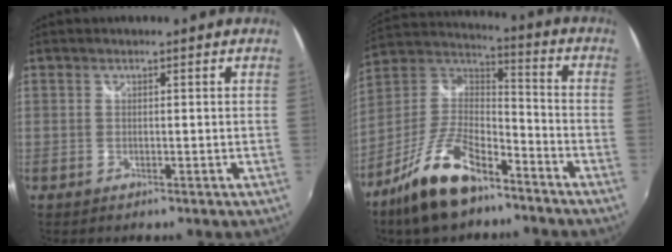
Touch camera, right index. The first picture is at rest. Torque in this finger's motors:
{"motor_torque": [1.01, -1.12, 0.65, 0.14]}